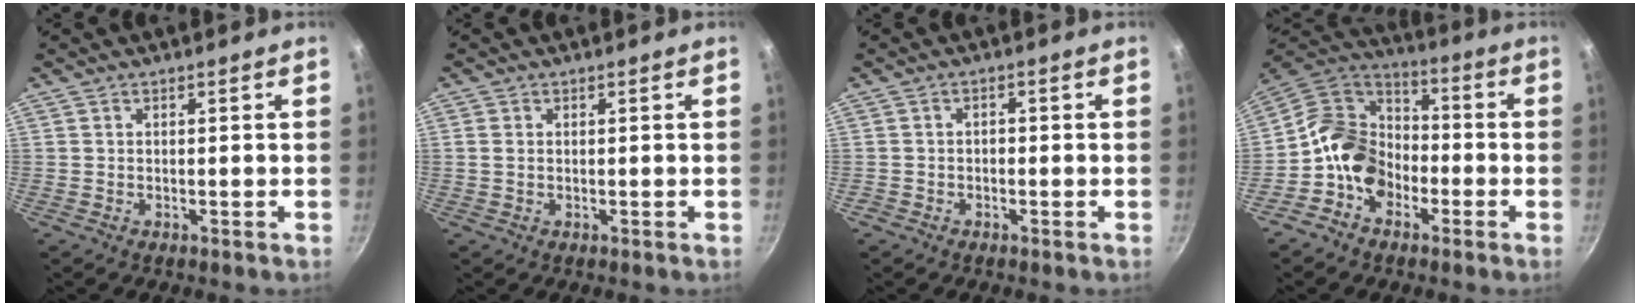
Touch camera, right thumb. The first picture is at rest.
{"total": 1.2, "force": [0.1, 0.9, 0.8], "torque": [-0.016, 0.002, 0.001]}
{"total": 1.5, "force": [-0.8, 1.2, 0.6], "torque": [-0.005, 0.010, -0.012]}
{"total": 13.5, "force": [-4.5, 10.7, 6.8], "torque": [-0.078, 0.053, -0.102]}